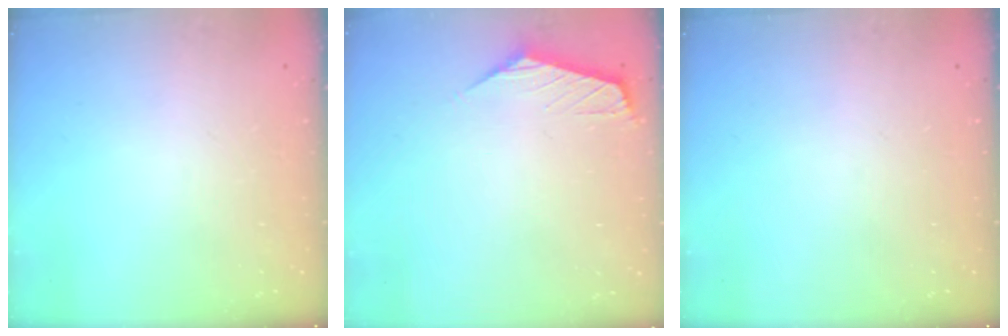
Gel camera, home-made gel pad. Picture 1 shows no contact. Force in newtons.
{"total": 0.8, "press": 0.7, "slide": 0.4}
{"total": 0.0}